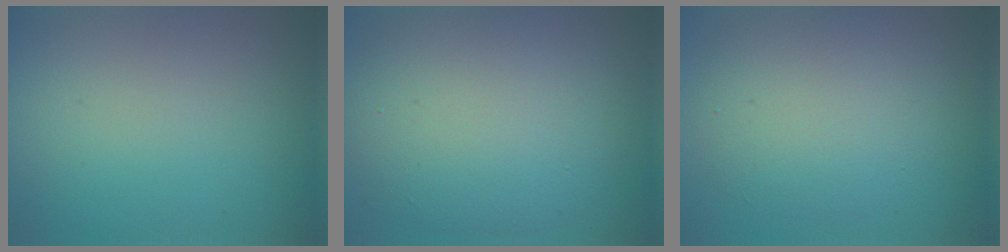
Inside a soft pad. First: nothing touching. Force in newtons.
{"total": 9.6, "press": 9.6, "slide": 0.4}
{"total": 5.3, "press": 5.3, "slide": 0.3}